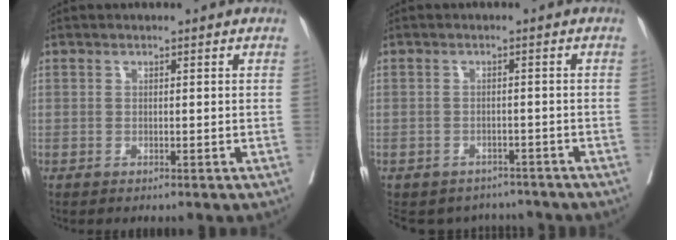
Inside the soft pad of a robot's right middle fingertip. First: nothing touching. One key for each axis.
{"total": 8.6, "fx": -7.7, "fy": 3.9, "fz": 0.6, "tx": -0.013, "ty": 0.010, "tz": -0.096}